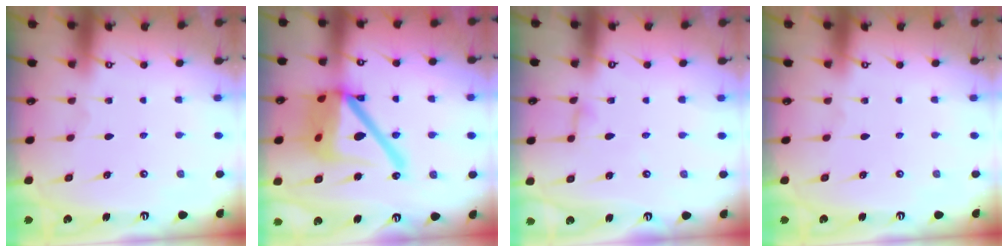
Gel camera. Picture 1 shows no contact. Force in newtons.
{"total": 21.7, "press": 21.5, "slide": 2.8}
{"total": 3.1, "press": 3.1, "slide": 0.3}
{"total": 0.0}